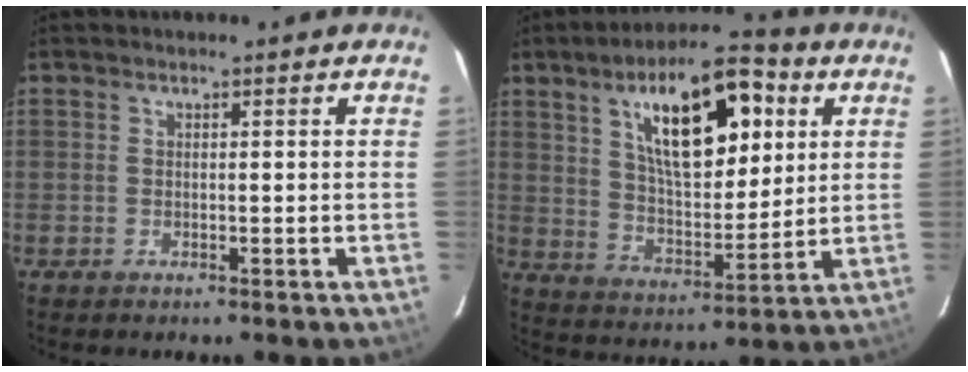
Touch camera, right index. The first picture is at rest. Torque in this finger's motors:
{"motor_torque": [1.76, 0.37, 1.06, 0.21]}